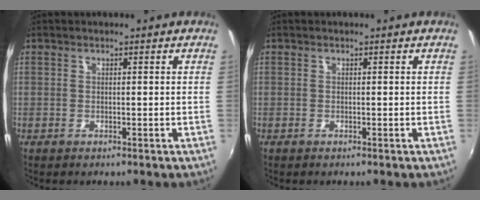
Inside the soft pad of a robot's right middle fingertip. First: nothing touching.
{"total": 0.0}